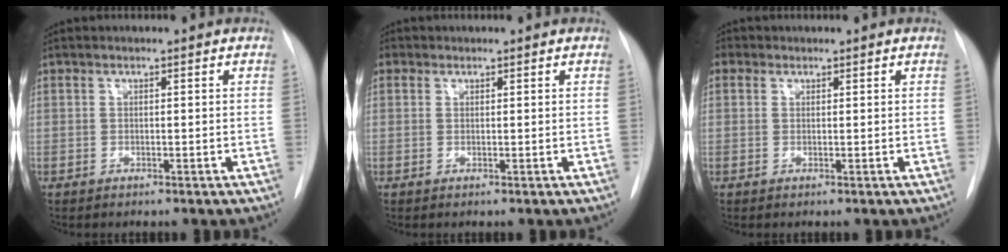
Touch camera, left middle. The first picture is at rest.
{"total": 1.1, "force": [0.6, 1.0, 0.2], "torque": [0.003, 0.006, 0.005]}
{"total": 1.8, "force": [0.8, 1.5, 0.5], "torque": [-0.006, 0.010, 0.011]}